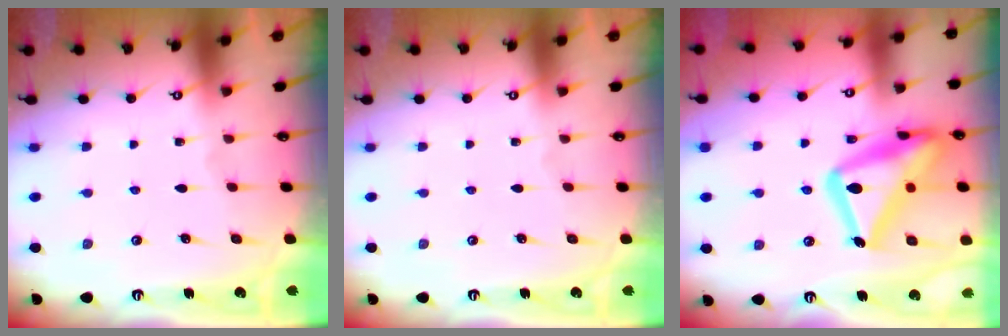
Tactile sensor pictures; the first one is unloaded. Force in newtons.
{"total": 0.0}
{"total": 25.1, "press": 25.0, "slide": 1.6}